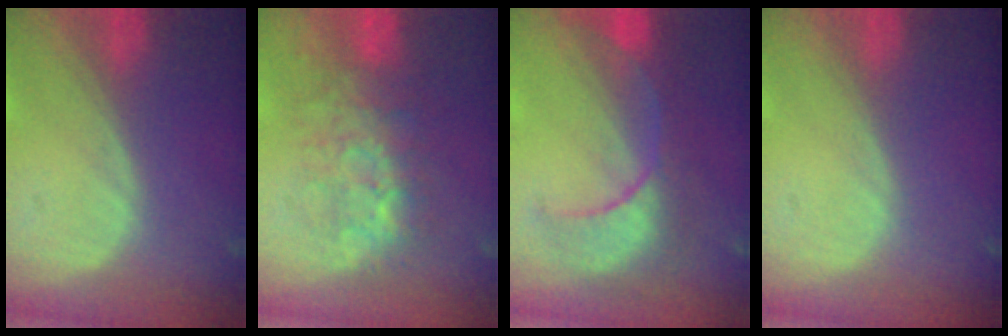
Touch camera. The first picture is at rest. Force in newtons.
{"total": 7.7, "press": 7.6, "slide": 1.4}
{"total": 8.1, "press": 8.1, "slide": 0.6}
{"total": 0.0}